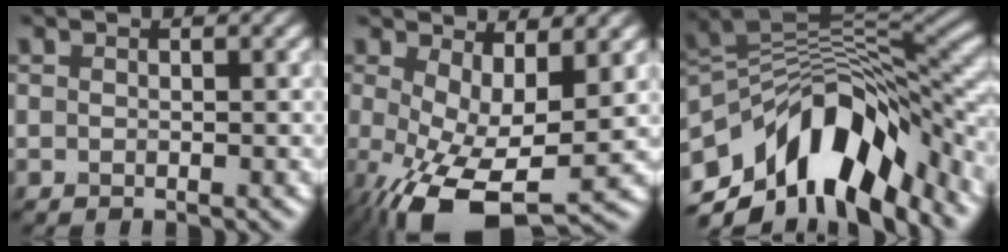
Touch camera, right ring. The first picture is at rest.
{"total": 9.0, "force": [-1.9, 4.1, 7.8], "torque": [-0.159, -0.025, -0.018]}
{"total": 12.5, "force": [-6.7, 6.5, 8.4], "torque": [-0.133, 0.013, -0.122]}